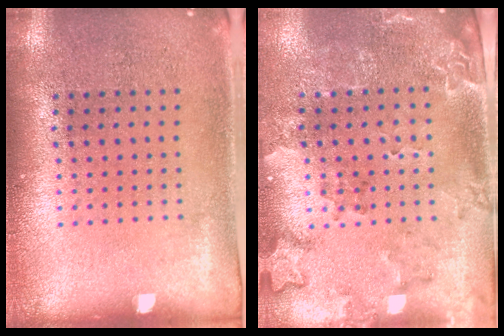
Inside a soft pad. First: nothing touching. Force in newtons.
{"total": 1.9, "press": 1.7, "slide": 0.8}